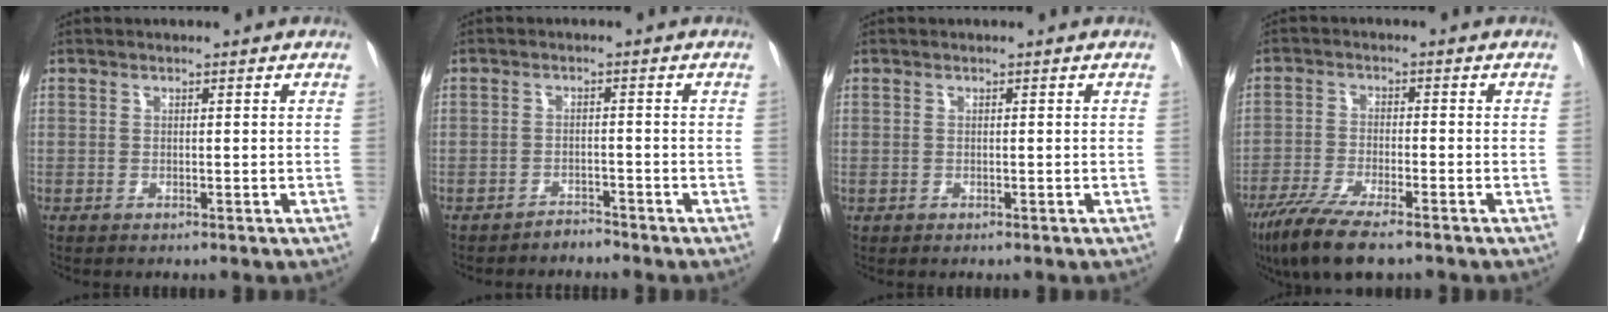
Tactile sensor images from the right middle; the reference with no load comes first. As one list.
[{"total": 1.7, "force": [-1.6, 0.2, -0.3], "torque": [0.003, -0.004, -0.027]}, {"total": 0.0}, {"total": 9.7, "force": [-7.1, 1.3, 6.4], "torque": [-0.114, -0.024, -0.121]}]